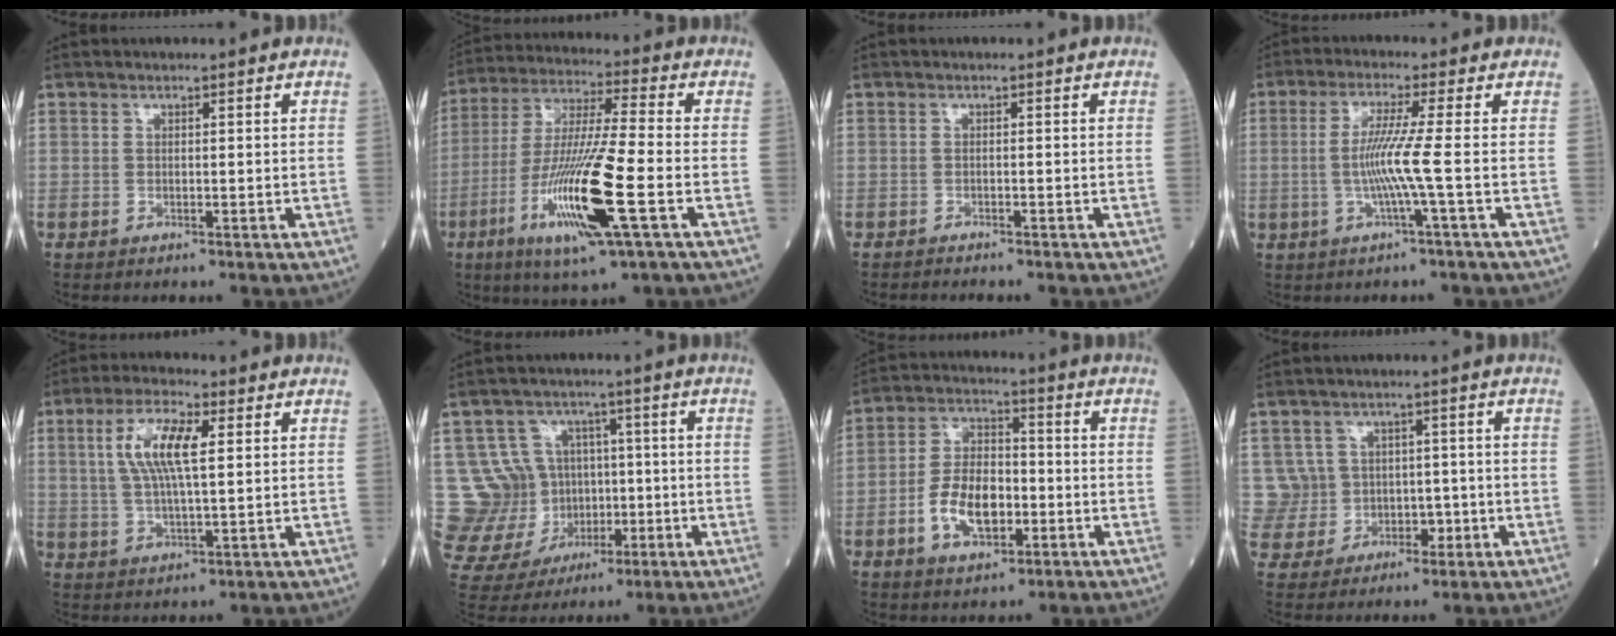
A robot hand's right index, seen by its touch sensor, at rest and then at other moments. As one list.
[{"total": 16.6, "force": [-5.6, 0.4, 15.6], "torque": [-0.320, -0.023, -0.102]}, {"total": 1.3, "force": [-1.3, -0.2, 0.3], "torque": [-0.004, -0.001, -0.016]}, {"total": 5.9, "force": [-0.8, -1.7, 5.7], "torque": [-0.122, -0.003, -0.014]}, {"total": 8.8, "force": [2.5, 2.0, 8.2], "torque": [-0.171, 0.009, 0.050]}, {"total": 13.1, "force": [0.1, 12.3, 4.5], "torque": [-0.108, 0.054, 0.035]}, {"total": 9.7, "force": [-2.8, 5.2, 7.7], "torque": [-0.156, 0.012, -0.049]}, {"total": 7.1, "force": [0.7, 7.1, -0.1], "torque": [0.007, 0.032, 0.027]}]